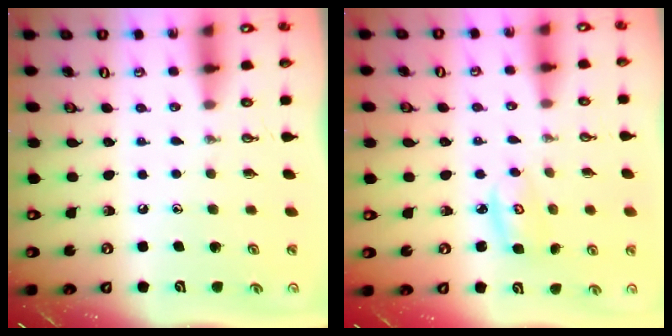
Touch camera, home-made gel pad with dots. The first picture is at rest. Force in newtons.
{"total": 3.4, "press": 3.4, "slide": 0.3}